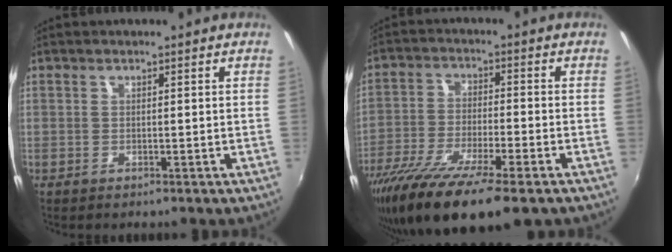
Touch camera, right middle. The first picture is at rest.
{"total": 17.3, "force": [-12.4, 3.3, 11.7], "torque": [-0.233, -0.055, -0.218]}